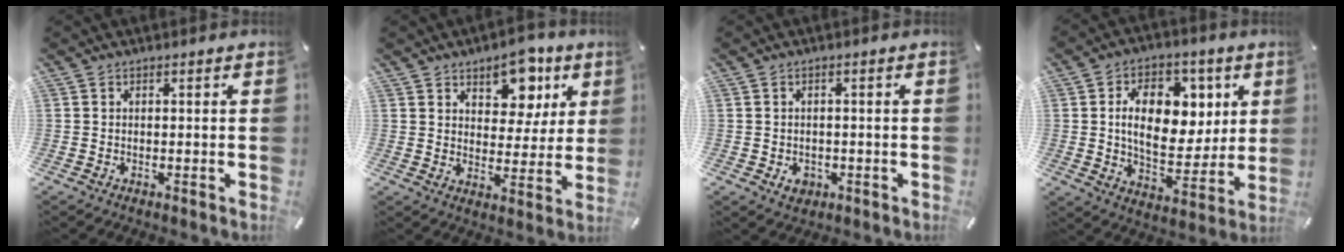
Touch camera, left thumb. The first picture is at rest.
{"total": 11.3, "force": [6.9, 7.2, 5.3], "torque": [-0.053, -0.043, 0.119]}
{"total": 3.2, "force": [-1.0, 2.7, 1.5], "torque": [-0.016, 0.002, -0.019]}
{"total": 16.0, "force": [3.9, 11.1, 10.8], "torque": [-0.159, -0.002, 0.069]}